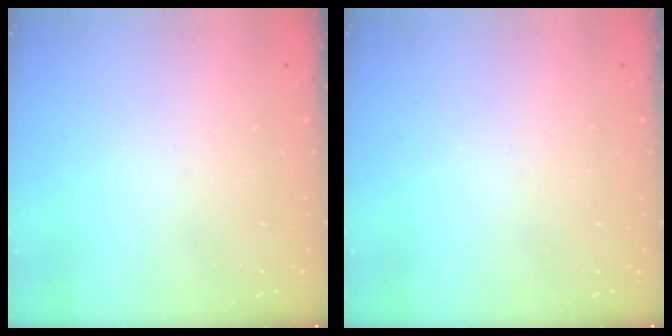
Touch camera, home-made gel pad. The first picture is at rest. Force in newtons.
{"total": 0.0}